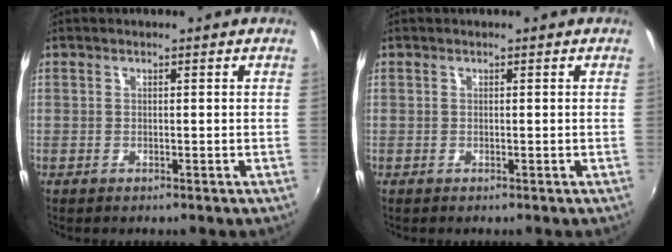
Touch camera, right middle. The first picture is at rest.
{"total": 0.0}